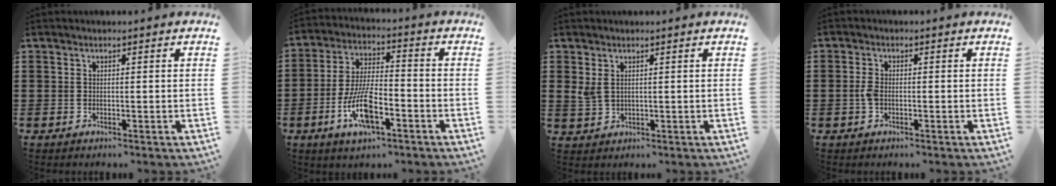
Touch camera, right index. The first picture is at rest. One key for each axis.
{"total": 10.0, "fx": -4.1, "fy": 3.6, "fz": 8.4, "tx": -0.178, "ty": -0.001, "tz": -0.077}
{"total": 2.2, "fx": 1.1, "fy": 1.1, "fz": 1.5, "tx": -0.040, "ty": 0.001, "tz": 0.019}
{"total": 1.8, "fx": -0.4, "fy": 1.0, "fz": 1.5, "tx": -0.037, "ty": -0.001, "tz": -0.011}